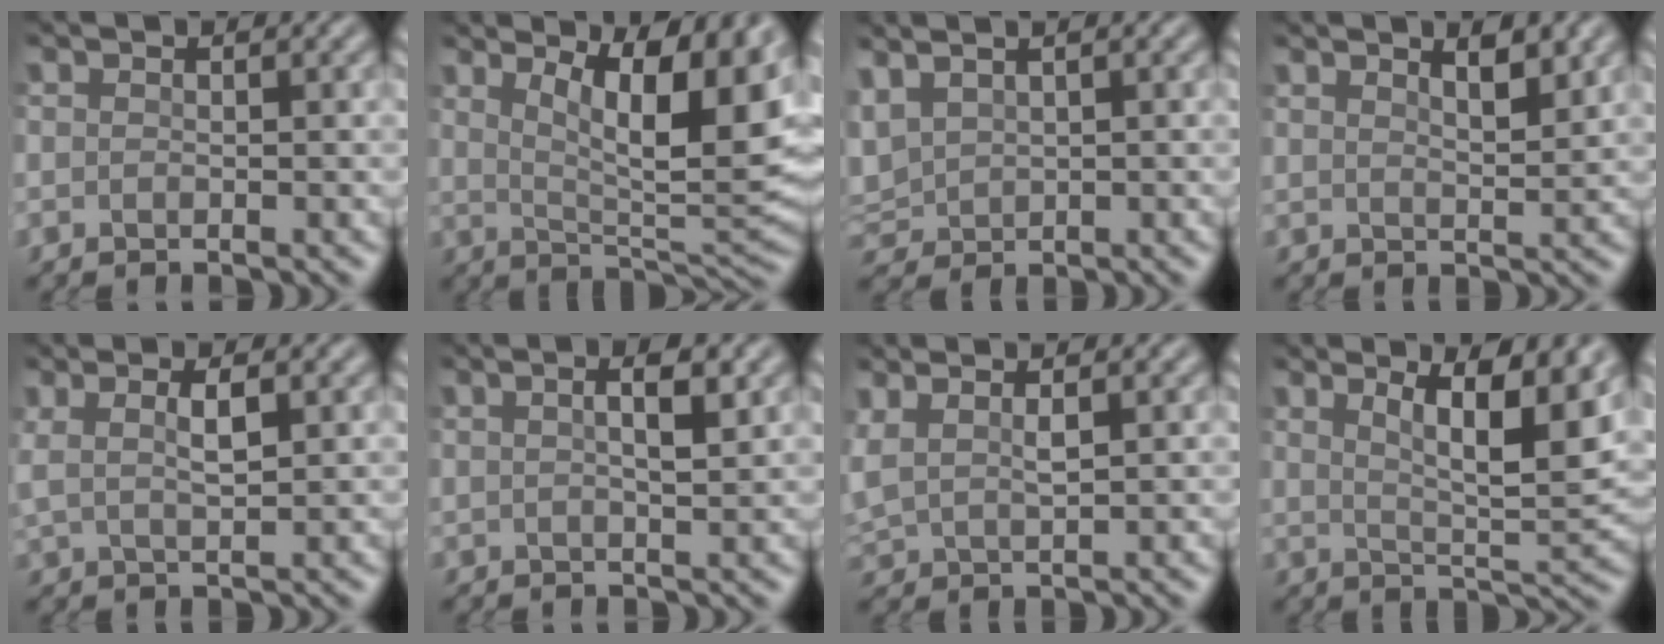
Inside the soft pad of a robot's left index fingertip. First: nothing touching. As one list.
[{"total": 10.6, "force": [4.7, 3.1, 9.0], "torque": [-0.123, -0.007, 0.077]}, {"total": 2.9, "force": [1.8, 1.7, 1.5], "torque": [-0.047, 0.008, 0.038]}, {"total": 2.9, "force": [2.1, 0.7, 1.9], "torque": [-0.024, 0.002, 0.028]}, {"total": 2.7, "force": [1.0, 0.7, 2.4], "torque": [-0.051, 0.002, 0.018]}, {"total": 3.1, "force": [1.1, 0.9, 2.8], "torque": [-0.032, 0.007, 0.010]}, {"total": 2.6, "force": [1.4, 0.9, 2.1], "torque": [-0.059, 0.006, 0.031]}, {"total": 7.6, "force": [3.7, 1.8, 6.4], "torque": [-0.093, -0.003, 0.062]}]